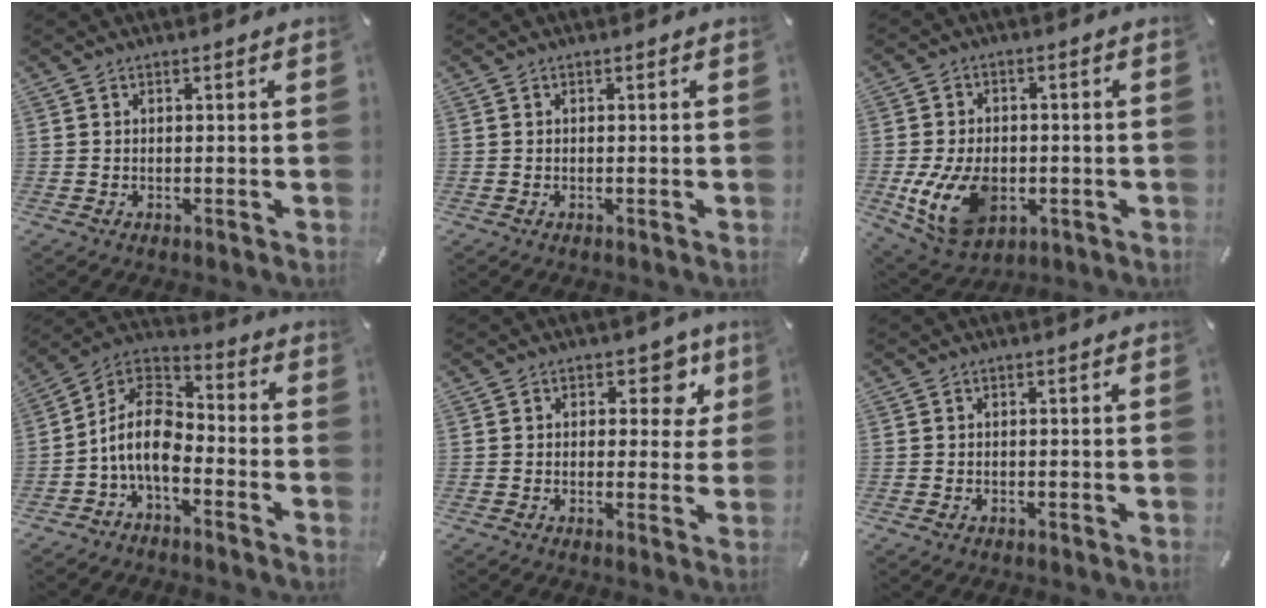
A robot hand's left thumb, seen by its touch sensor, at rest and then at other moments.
{"total": 0.0}
{"total": 13.5, "force": [-3.1, 9.6, 9.0], "torque": [-0.186, 0.001, -0.053]}
{"total": 12.2, "force": [-4.9, 7.0, 8.7], "torque": [-0.193, 0.012, -0.097]}
{"total": 7.7, "force": [3.1, 5.1, 4.8], "torque": [-0.043, -0.014, 0.045]}
{"total": 1.1, "force": [-0.4, 0.8, 0.5], "torque": [-0.011, 0.003, -0.010]}